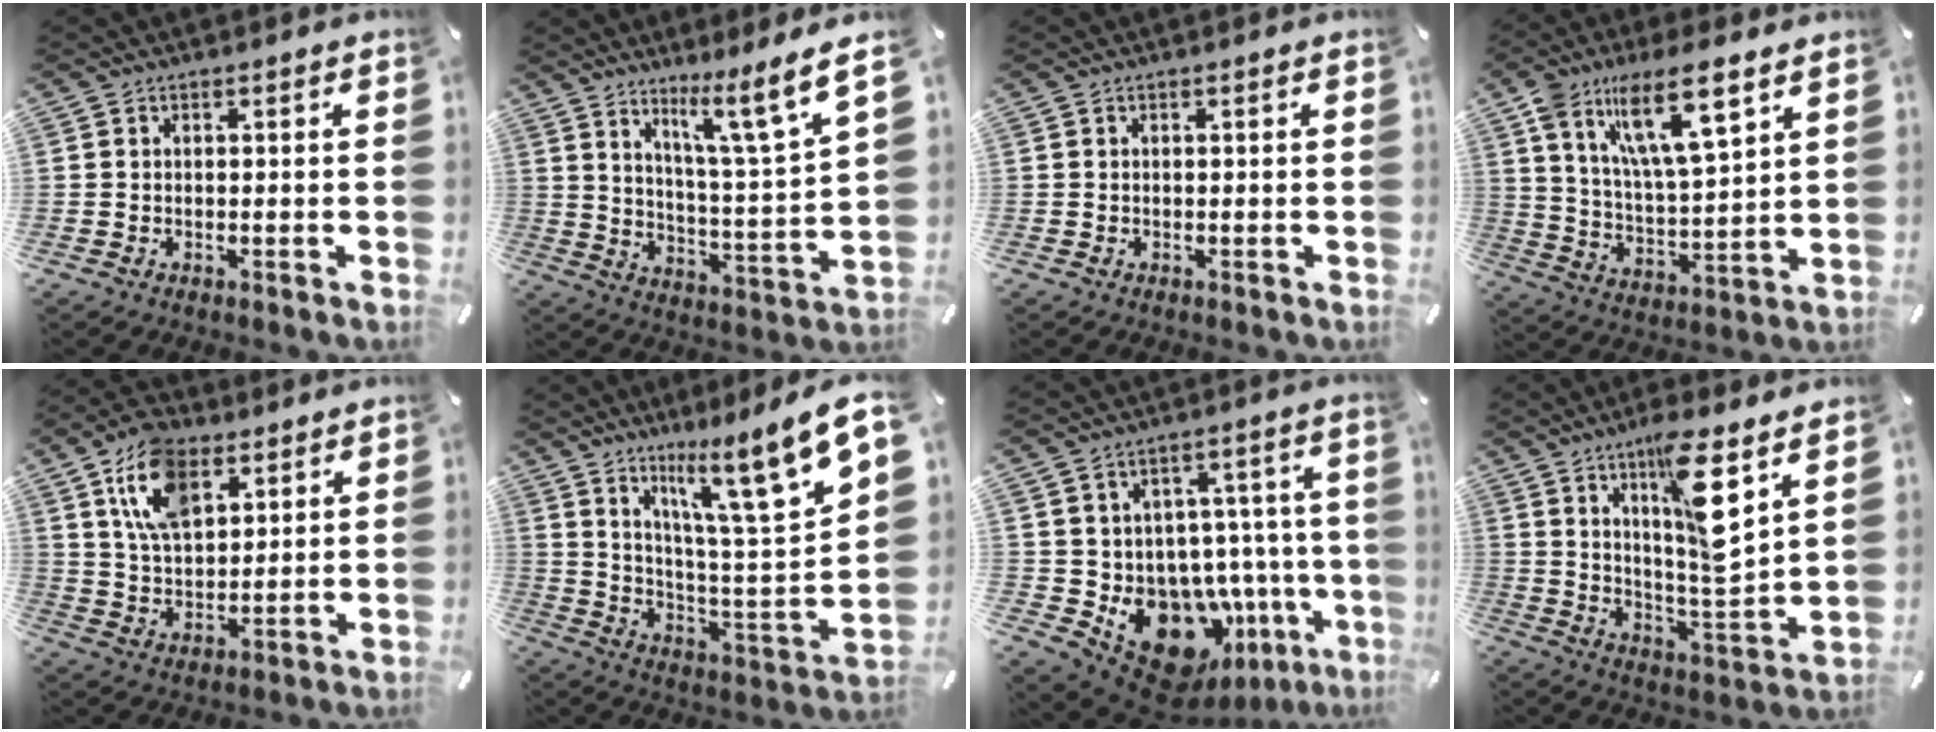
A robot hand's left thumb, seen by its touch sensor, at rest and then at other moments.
{"total": 11.6, "force": [8.6, 0.2, 7.7], "torque": [-0.118, -0.067, 0.131]}
{"total": 0.0}
{"total": 15.2, "force": [9.5, 5.0, 10.8], "torque": [-0.199, -0.028, 0.163]}
{"total": 13.9, "force": [7.1, 7.9, 9.0], "torque": [-0.187, -0.010, 0.130]}
{"total": 18.1, "force": [12.9, 3.1, 12.4], "torque": [-0.193, -0.096, 0.197]}
{"total": 16.9, "force": [-7.5, 11.6, 9.6], "torque": [-0.132, 0.018, -0.097]}
{"total": 15.4, "force": [8.3, 3.3, 12.5], "torque": [-0.191, -0.055, 0.131]}